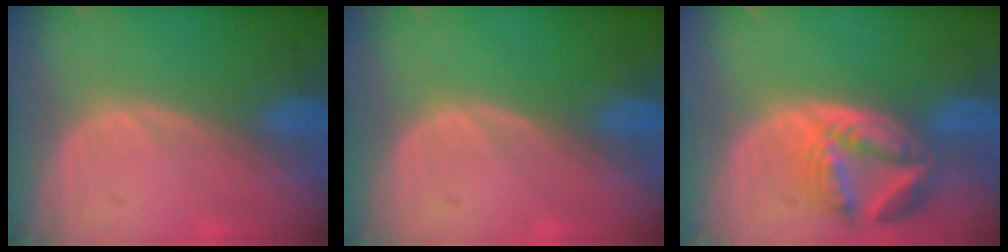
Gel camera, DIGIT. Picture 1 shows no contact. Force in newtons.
{"total": 0.0}
{"total": 8.2, "press": 7.2, "slide": 3.9}